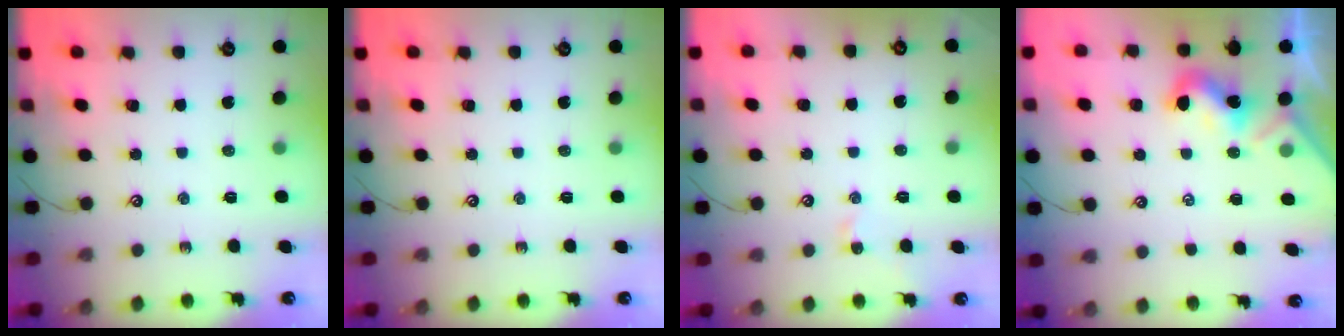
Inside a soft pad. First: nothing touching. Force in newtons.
{"total": 0.0}
{"total": 1.3, "press": 1.3, "slide": 0.3}
{"total": 1.8, "press": 1.8, "slide": 0.5}